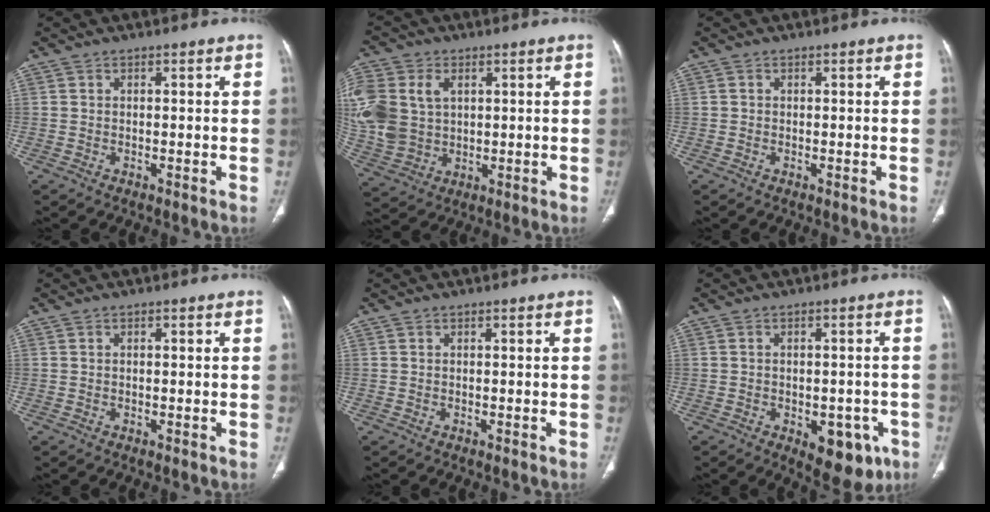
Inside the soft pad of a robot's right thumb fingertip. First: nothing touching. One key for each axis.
{"total": 17.5, "fx": 3.4, "fy": 13.0, "fz": 11.3, "tx": -0.282, "ty": 0.007, "tz": 0.078}
{"total": 0.0}
{"total": 0.5, "fx": 0.1, "fy": 0.2, "fz": 0.5, "tx": -0.014, "ty": 0.005, "tz": 0.003}
{"total": 0.0}
{"total": 9.8, "fx": -4.2, "fy": 5.5, "fz": 7.0, "tx": -0.055, "ty": 0.010, "tz": -0.044}